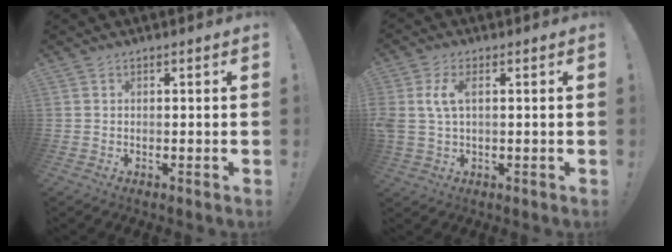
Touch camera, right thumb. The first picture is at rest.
{"total": 6.5, "force": [1.4, 3.3, 5.4], "torque": [-0.106, -0.001, 0.024]}